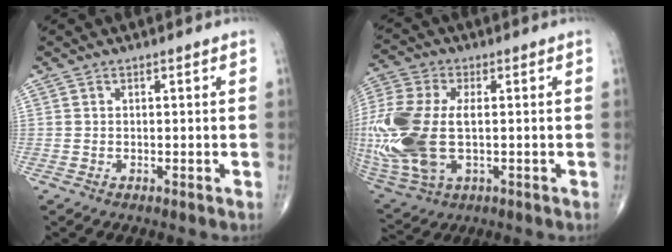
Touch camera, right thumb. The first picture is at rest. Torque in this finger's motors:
{"motor_torque": [2.42, 2.42, 1.73, -0.10, 0.27]}